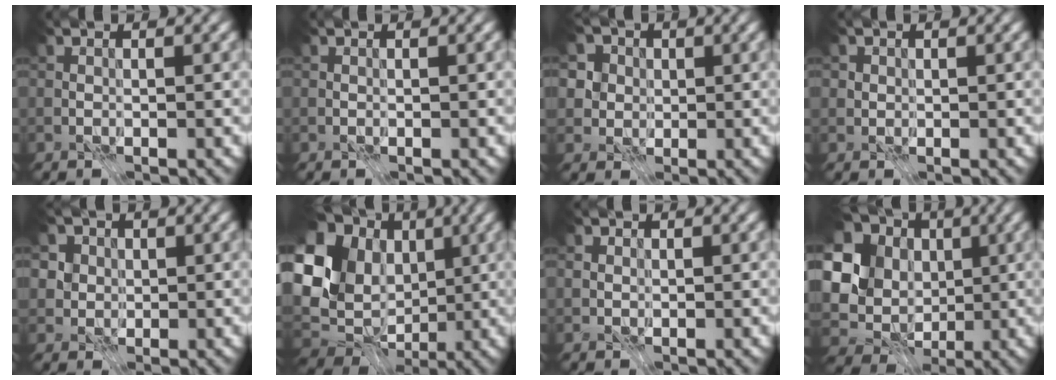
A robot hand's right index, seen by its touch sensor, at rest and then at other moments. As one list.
[{"total": 0.0}, {"total": 6.8, "force": [2.8, 5.6, 2.7], "torque": [-0.051, 0.010, 0.026]}, {"total": 0.8, "force": [0.2, 0.8, 0.2], "torque": [-0.004, -0.004, 0.007]}, {"total": 6.1, "force": [2.6, 5.0, 2.4], "torque": [-0.046, 0.011, 0.027]}, {"total": 16.7, "force": [2.1, 13.3, 9.9], "torque": [-0.217, 0.017, 0.028]}, {"total": 0.9, "force": [0.3, 0.8, 0.3], "torque": [-0.008, -0.001, 0.007]}, {"total": 17.0, "force": [1.7, 15.0, 8.0], "torque": [-0.201, 0.018, 0.015]}]